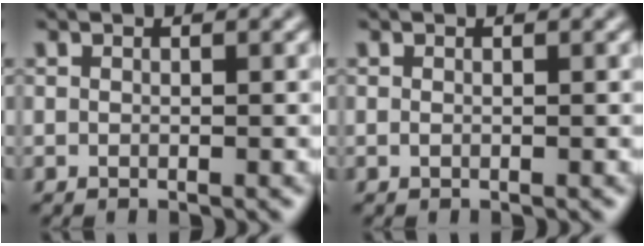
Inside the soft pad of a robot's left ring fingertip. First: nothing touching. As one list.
[{"total": 0.0}]